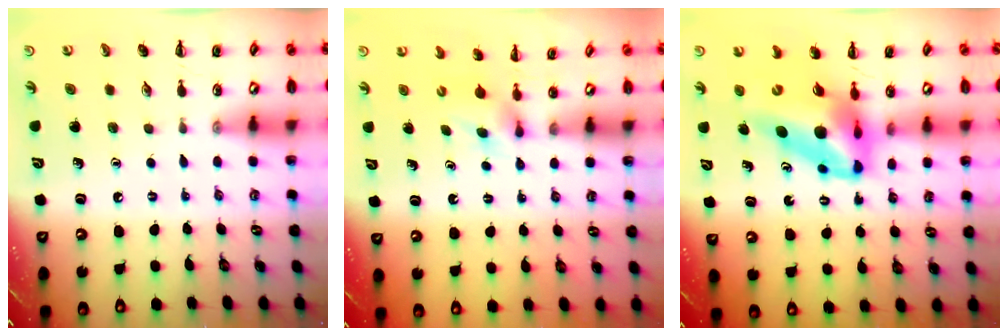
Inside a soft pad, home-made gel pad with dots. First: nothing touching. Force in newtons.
{"total": 3.2, "press": 2.9, "slide": 1.4}
{"total": 12.3, "press": 11.7, "slide": 3.9}